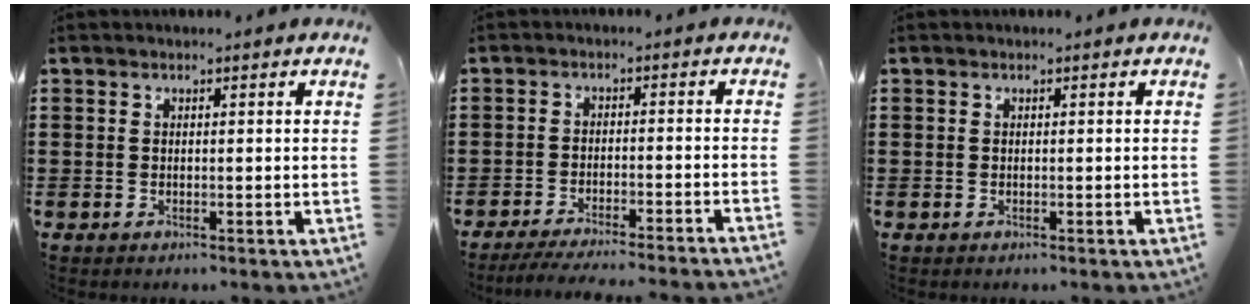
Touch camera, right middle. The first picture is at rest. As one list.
[{"total": 3.9, "force": [-3.7, -0.2, 1.3], "torque": [-0.020, -0.004, -0.073]}, {"total": 0.0}]